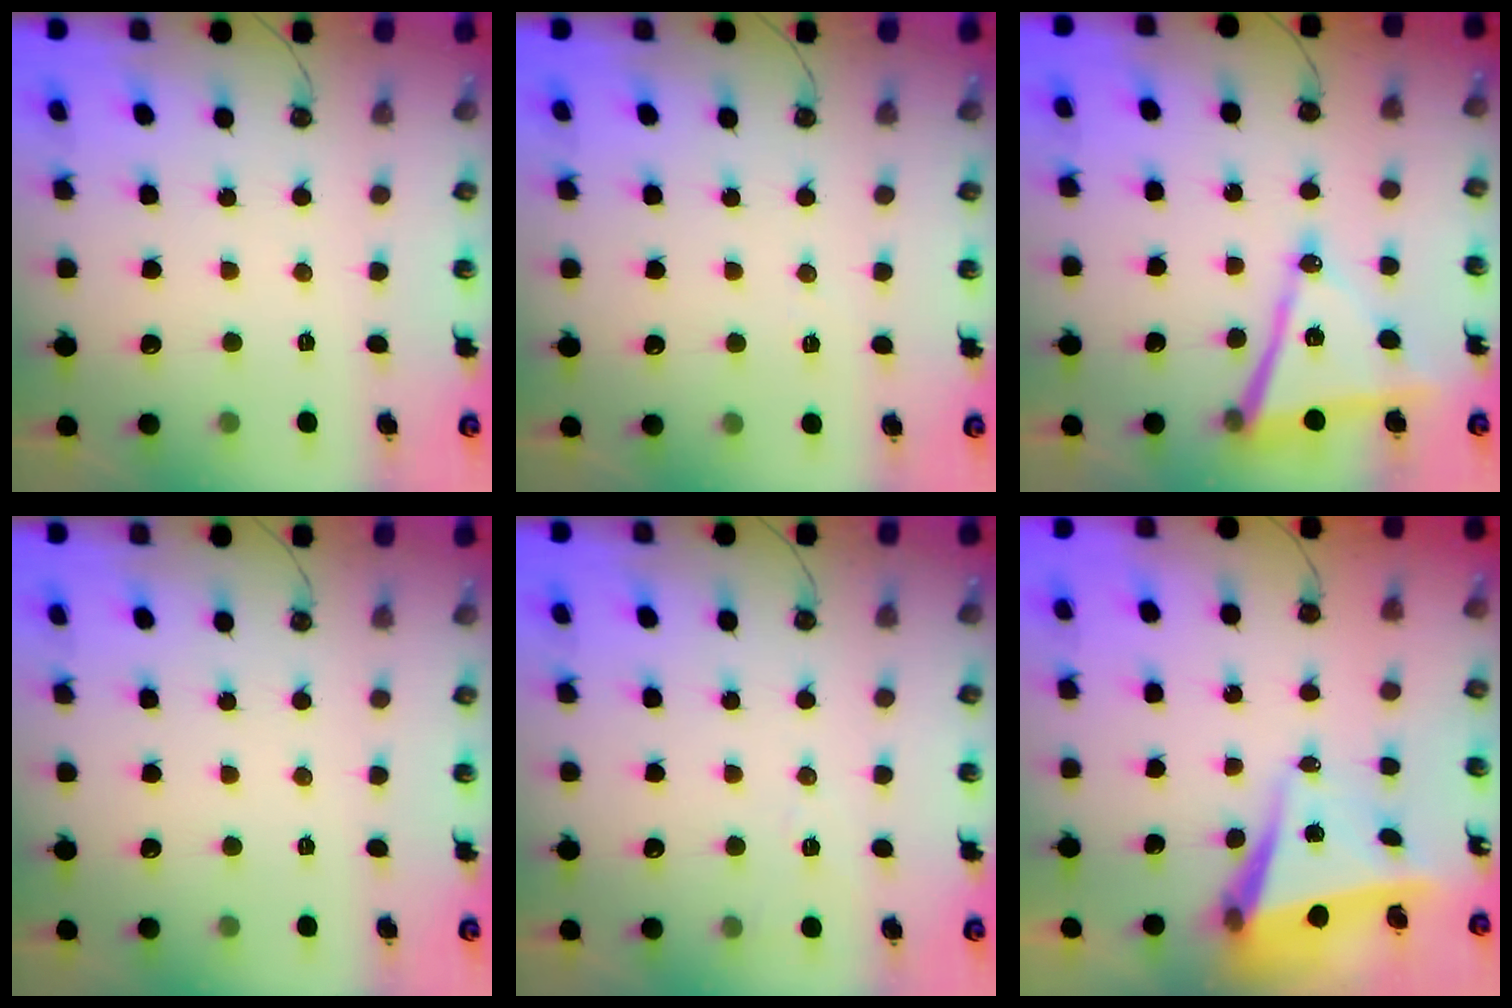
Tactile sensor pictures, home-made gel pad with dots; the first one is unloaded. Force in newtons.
{"total": 2.5, "press": 2.2, "slide": 1.1}
{"total": 13.2, "press": 12.6, "slide": 4.0}
{"total": 0.0}
{"total": 6.3, "press": 4.5, "slide": 4.3}
{"total": 5.8, "press": 5.5, "slide": 1.8}